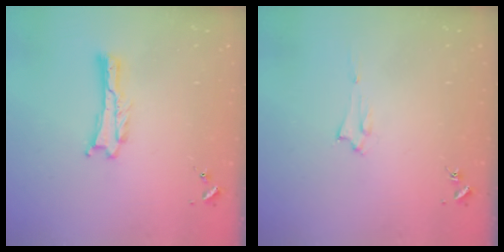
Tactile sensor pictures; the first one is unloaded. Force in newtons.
{"total": 1.5, "press": 1.5, "slide": 0.2}